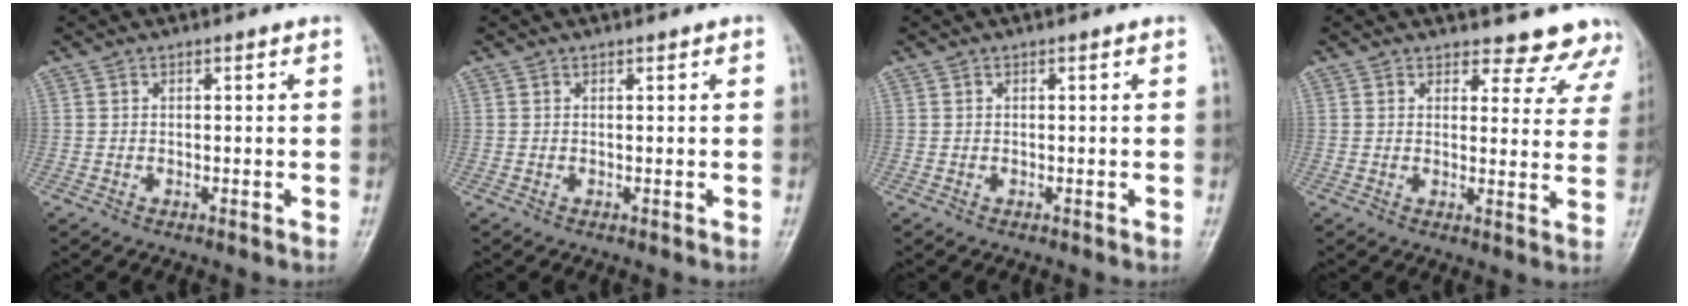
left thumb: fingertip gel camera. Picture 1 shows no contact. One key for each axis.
{"total": 0.0}
{"total": 0.0}
{"total": 10.7, "fx": 9.9, "fy": 4.1, "fz": 0.7, "tx": 0.048, "ty": -0.069, "tz": 0.085}